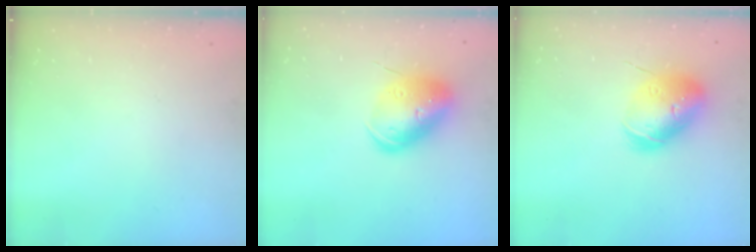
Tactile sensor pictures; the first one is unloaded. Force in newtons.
{"total": 14.1, "press": 13.9, "slide": 2.4}
{"total": 15.1, "press": 14.9, "slide": 2.3}